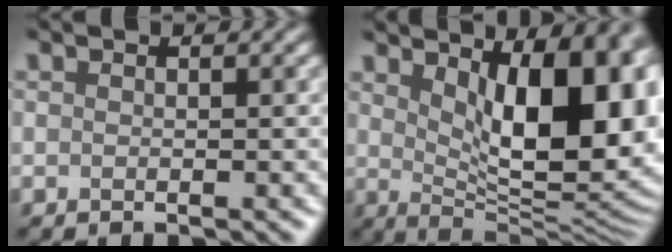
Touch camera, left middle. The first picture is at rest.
{"total": 11.9, "force": [3.2, 4.5, 10.5], "torque": [-0.109, -0.004, 0.056]}